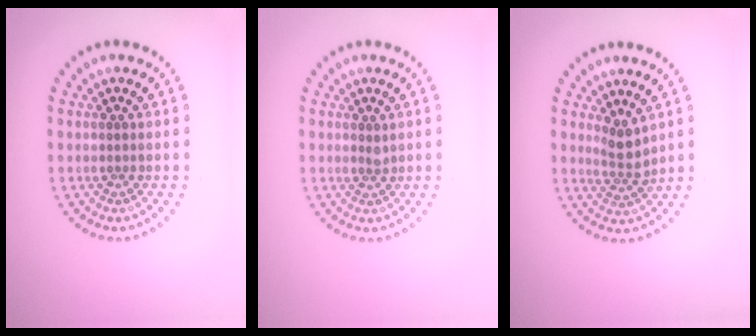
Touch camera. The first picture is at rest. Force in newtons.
{"total": 0.6, "press": 0.5, "slide": 0.4}
{"total": 2.3, "press": 1.7, "slide": 1.5}